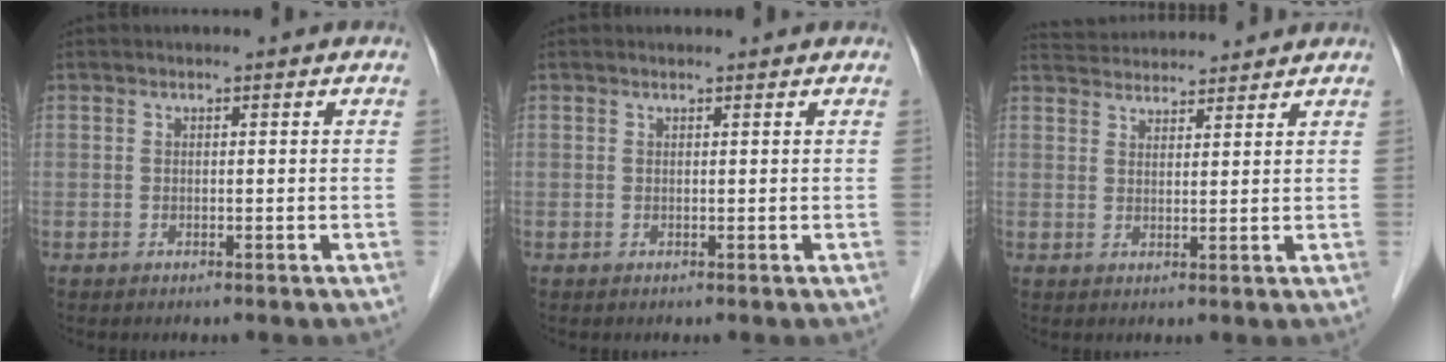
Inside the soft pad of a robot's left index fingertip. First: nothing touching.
{"total": 0.8, "force": [0.8, 0.0, 0.1], "torque": [-0.008, 0.006, 0.011]}
{"total": 8.4, "force": [8.2, 0.9, 1.6], "torque": [-0.033, 0.035, 0.127]}